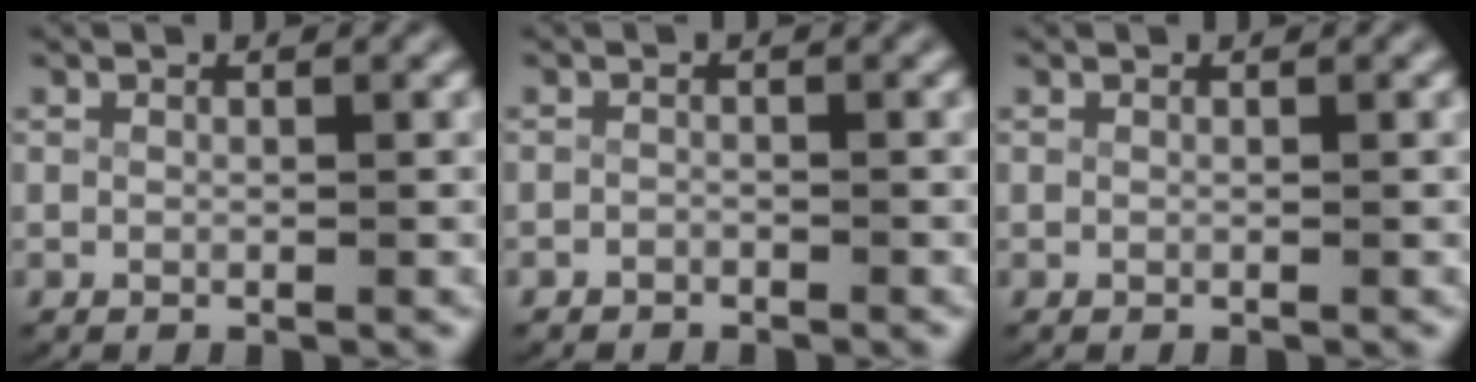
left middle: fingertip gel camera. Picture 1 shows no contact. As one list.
[{"total": 1.1, "force": [-1.0, 0.2, -0.2], "torque": [-0.006, -0.015, -0.011]}, {"total": 0.0}]